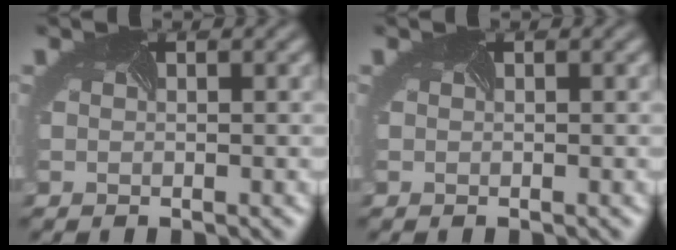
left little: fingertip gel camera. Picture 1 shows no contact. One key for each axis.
{"total": 0.0}